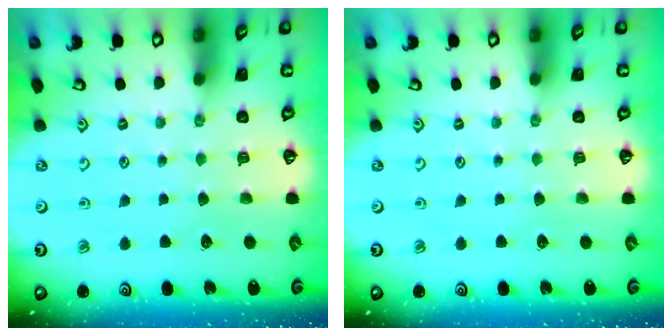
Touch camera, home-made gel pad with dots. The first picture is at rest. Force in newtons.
{"total": 0.0}